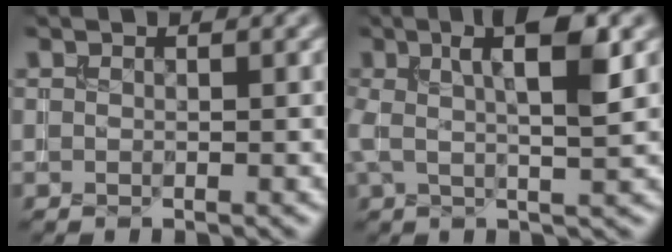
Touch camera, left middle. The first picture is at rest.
{"total": 6.2, "force": [1.9, 1.3, 5.8], "torque": [-0.092, 0.008, 0.029]}